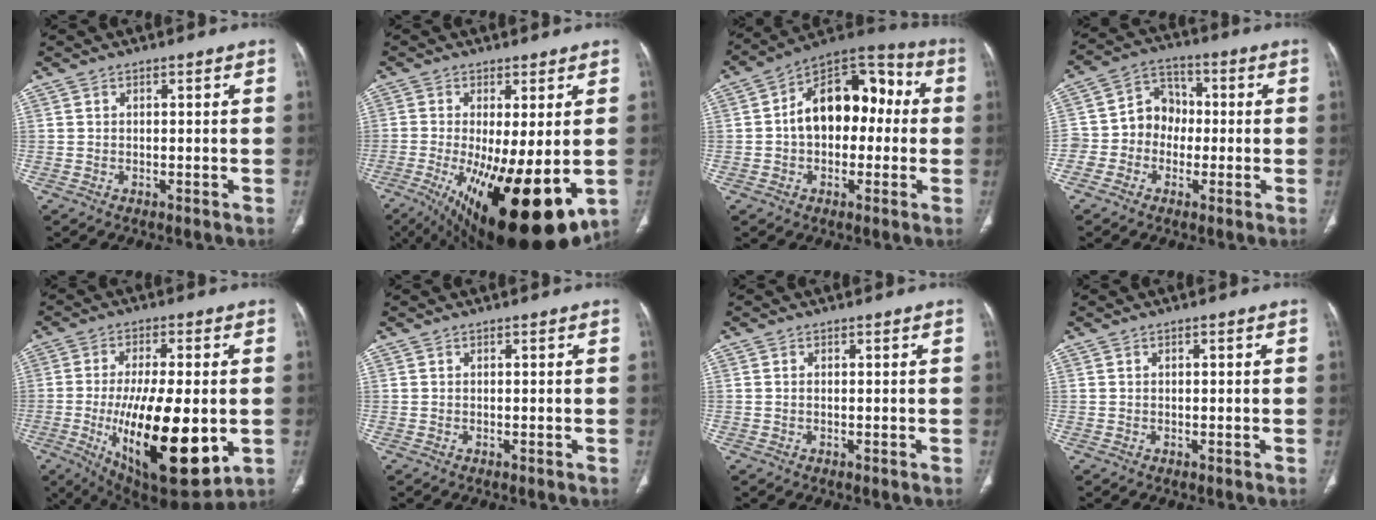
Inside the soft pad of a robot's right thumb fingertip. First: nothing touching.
{"total": 22.0, "force": [-6.0, 7.5, 19.7], "torque": [-0.301, -0.038, -0.071]}
{"total": 16.8, "force": [0.7, 10.9, 12.7], "torque": [-0.156, 0.053, 0.000]}
{"total": 9.2, "force": [-1.5, 8.3, 3.9], "torque": [-0.030, 0.037, -0.038]}
{"total": 23.6, "force": [-4.4, 8.6, 21.5], "torque": [-0.360, -0.030, -0.049]}
{"total": 0.0}
{"total": 0.0}
{"total": 0.6, "force": [0.1, 0.2, 0.5], "torque": [-0.010, 0.003, 0.003]}